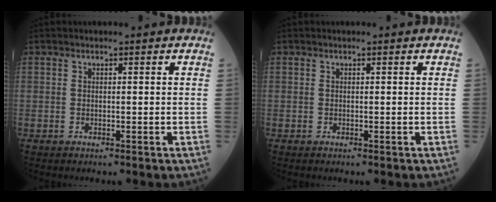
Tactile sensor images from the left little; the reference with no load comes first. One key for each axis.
{"total": 0.0}